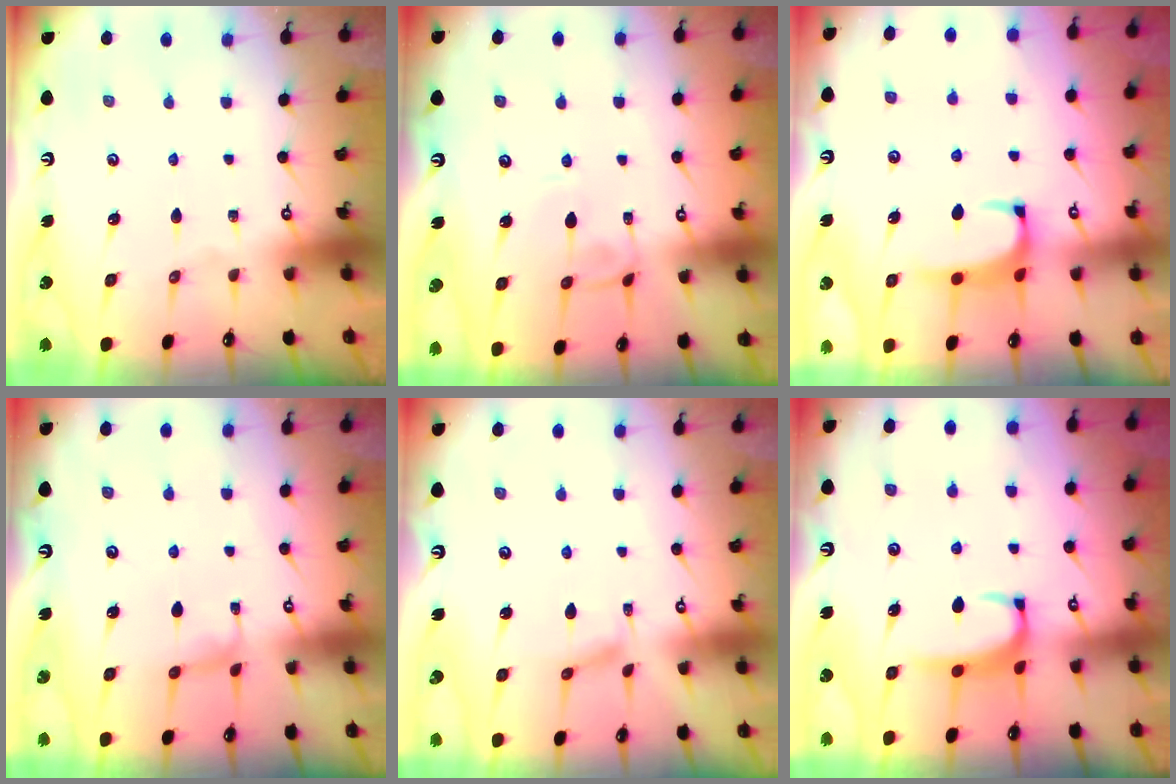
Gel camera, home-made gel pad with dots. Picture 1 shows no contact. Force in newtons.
{"total": 2.9, "press": 2.9, "slide": 0.1}
{"total": 0.8, "press": 0.6, "slide": 0.6}
{"total": 0.8, "press": 0.3, "slide": 0.7}
{"total": 2.0, "press": 2.0, "slide": 0.5}
{"total": 2.1, "press": 2.1, "slide": 0.6}